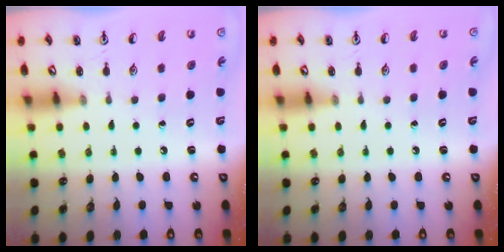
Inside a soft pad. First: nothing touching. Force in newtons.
{"total": 0.0}